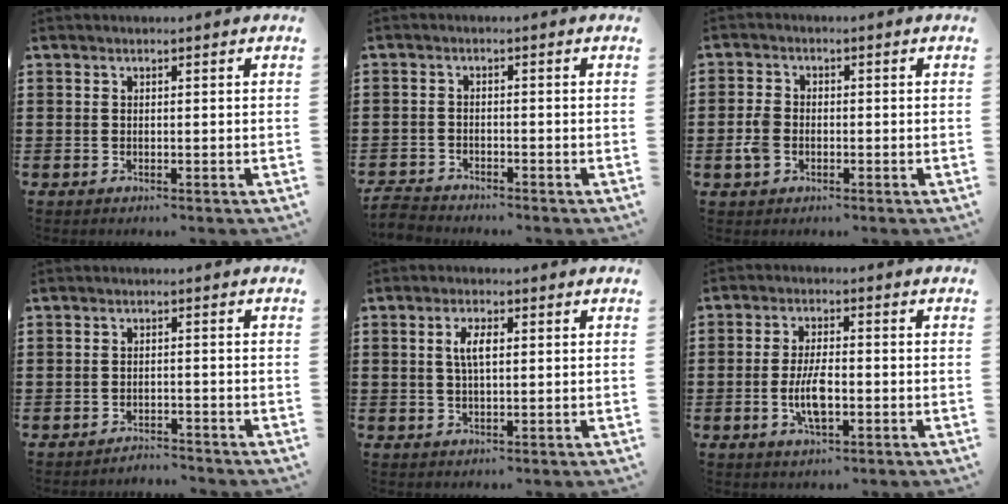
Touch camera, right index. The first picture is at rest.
{"total": 2.3, "force": [-2.3, 0.1, 0.1], "torque": [-0.008, -0.003, -0.048]}
{"total": 3.3, "force": [-1.1, 2.3, 2.2], "torque": [-0.061, -0.005, -0.026]}
{"total": 2.2, "force": [-2.1, 0.0, -0.4], "torque": [0.001, 0.002, -0.048]}
{"total": 3.6, "force": [0.6, 1.2, 3.3], "torque": [-0.067, 0.007, 0.008]}
{"total": 5.9, "force": [-1.4, 2.2, 5.2], "torque": [-0.111, -0.001, -0.029]}